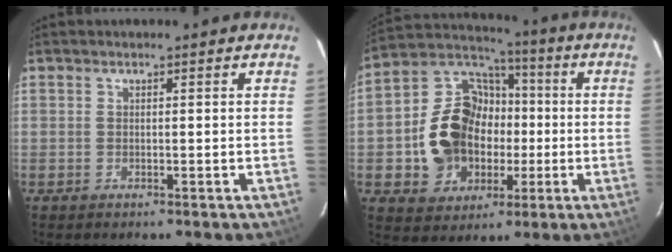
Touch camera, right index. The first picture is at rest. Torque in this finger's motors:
{"motor_torque": [1.35, -0.79, 0.62, 0.11]}